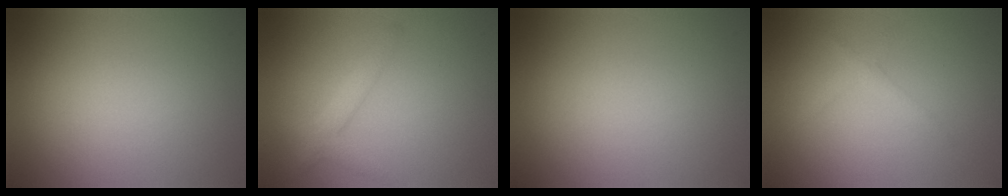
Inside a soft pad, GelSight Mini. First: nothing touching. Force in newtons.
{"total": 2.0, "press": 2.0, "slide": 0.1}
{"total": 0.0}
{"total": 1.3, "press": 1.2, "slide": 0.1}